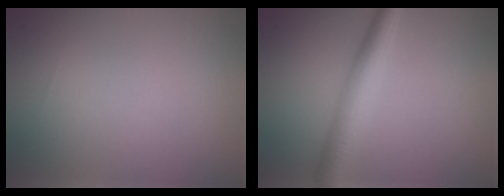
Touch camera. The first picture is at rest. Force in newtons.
{"total": 4.4, "press": 4.4, "slide": 0.1}